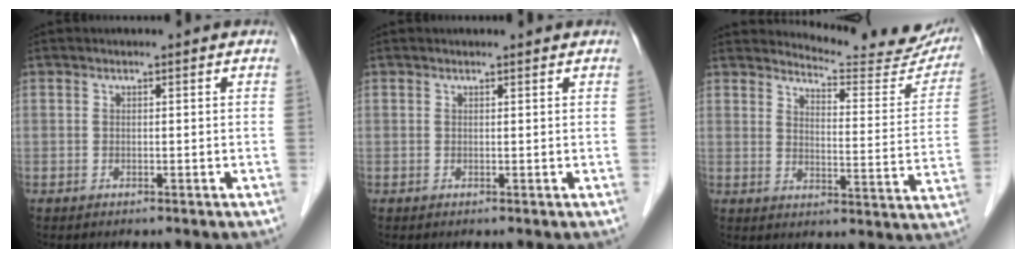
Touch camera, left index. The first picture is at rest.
{"total": 1.4, "force": [1.4, 0.2, 0.1], "torque": [-0.011, 0.007, 0.017]}
{"total": 16.4, "force": [15.9, 2.0, 3.5], "torque": [-0.033, -0.084, 0.176]}